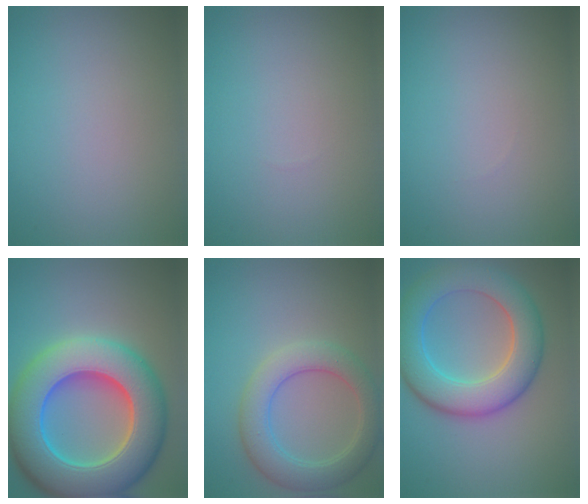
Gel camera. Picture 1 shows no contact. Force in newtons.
{"total": 0.0}
{"total": 0.0}
{"total": 14.0, "press": 13.9, "slide": 0.5}
{"total": 5.0, "press": 5.0, "slide": 0.5}
{"total": 8.1, "press": 8.1, "slide": 0.2}